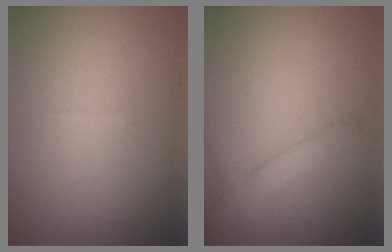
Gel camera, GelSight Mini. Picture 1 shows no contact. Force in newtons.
{"total": 2.4, "press": 2.4, "slide": 0.2}